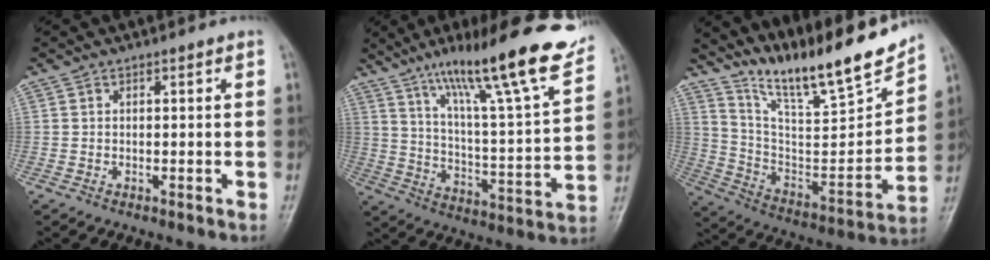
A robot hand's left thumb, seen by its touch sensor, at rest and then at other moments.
{"total": 23.7, "force": [16.3, 2.6, 16.9], "torque": [-0.240, -0.060, 0.259]}
{"total": 20.8, "force": [17.0, 3.0, 11.5], "torque": [-0.157, -0.093, 0.299]}